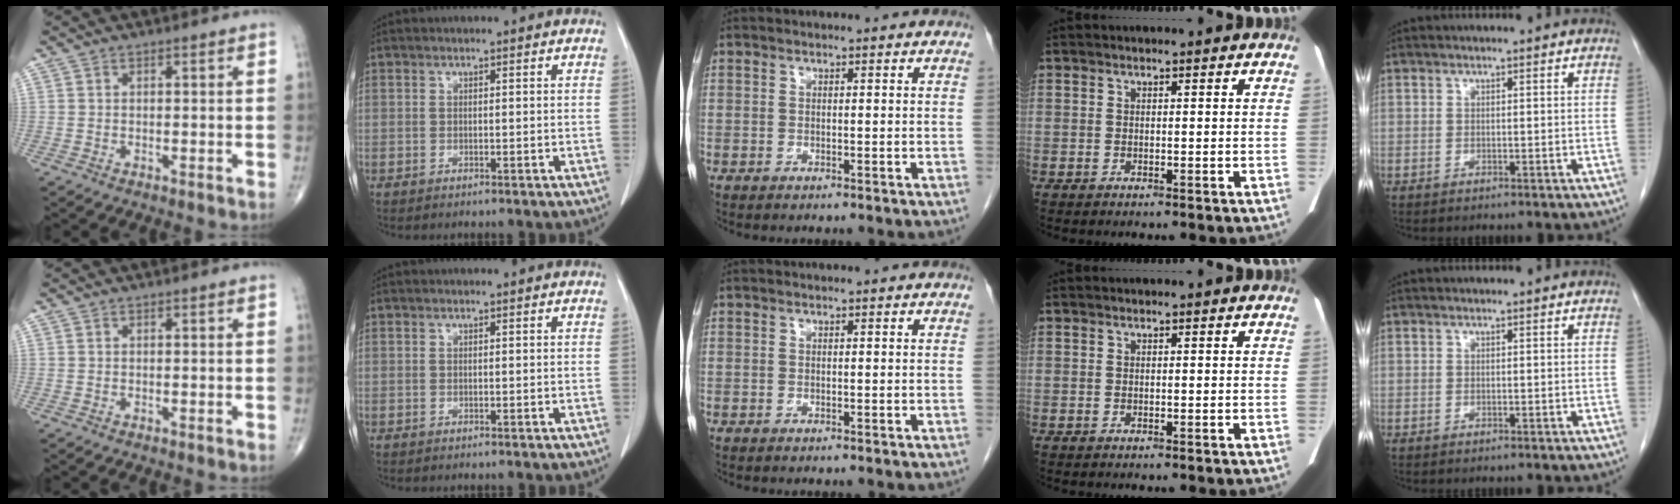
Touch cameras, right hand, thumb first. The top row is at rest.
{}